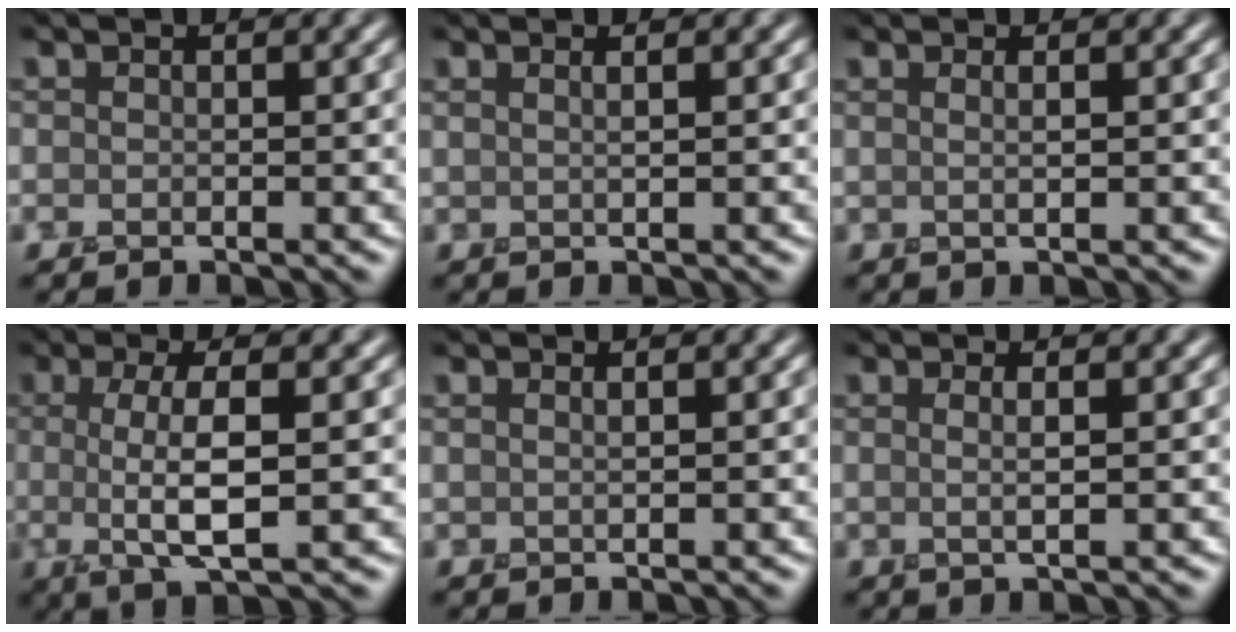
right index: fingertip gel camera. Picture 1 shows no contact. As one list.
[{"total": 1.1, "force": [0.8, 0.4, 0.6], "torque": [0.006, 0.006, 0.000]}, {"total": 1.1, "force": [0.6, 0.3, 0.9], "torque": [-0.004, 0.003, 0.000]}, {"total": 4.9, "force": [0.2, 1.4, 4.7], "torque": [-0.083, 0.005, 0.005]}, {"total": 0.7, "force": [0.7, 0.2, 0.3], "torque": [0.006, 0.003, 0.005]}, {"total": 1.5, "force": [0.5, 0.4, 1.4], "torque": [-0.017, 0.004, 0.005]}]